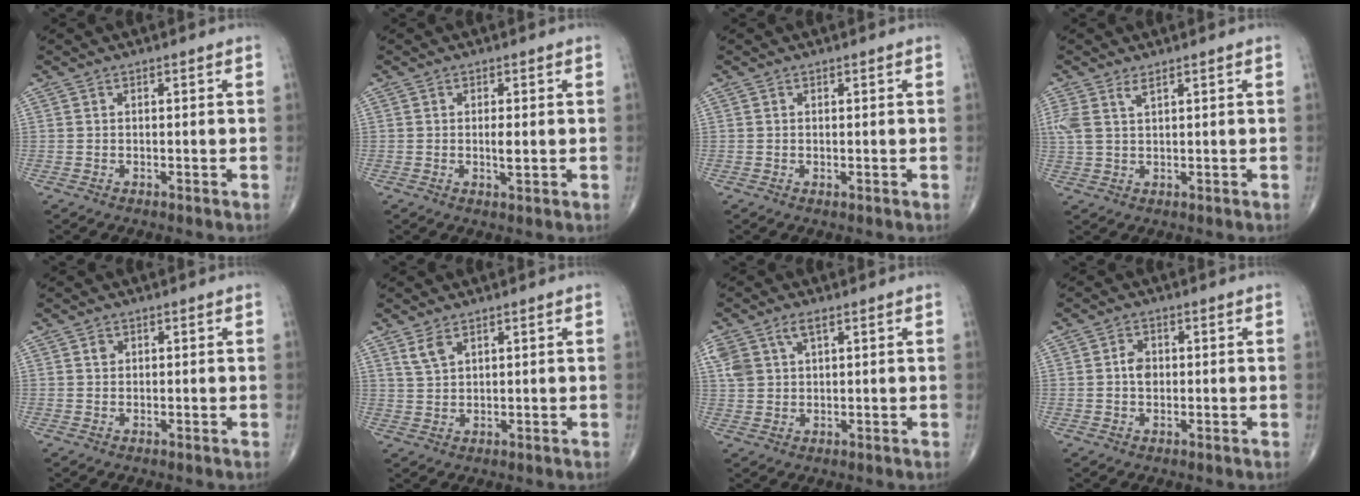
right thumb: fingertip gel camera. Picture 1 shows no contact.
{"total": 2.3, "force": [0.0, 0.7, 2.2], "torque": [-0.040, -0.005, 0.000]}
{"total": 0.0}
{"total": 4.0, "force": [2.1, 1.4, 3.2], "torque": [-0.089, 0.005, 0.051]}
{"total": 1.1, "force": [0.4, 0.9, 0.4], "torque": [-0.002, -0.001, 0.007]}
{"total": 3.2, "force": [2.1, 1.5, 1.9], "torque": [-0.038, -0.005, 0.050]}
{"total": 5.5, "force": [2.7, 2.9, 3.9], "torque": [-0.085, 0.004, 0.058]}
{"total": 3.0, "force": [0.2, 2.1, 2.1], "torque": [-0.033, 0.003, -0.001]}